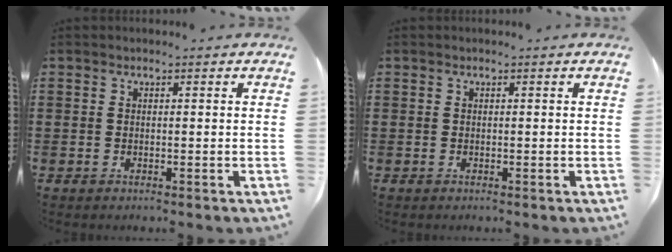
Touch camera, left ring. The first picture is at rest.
{"total": 0.0}